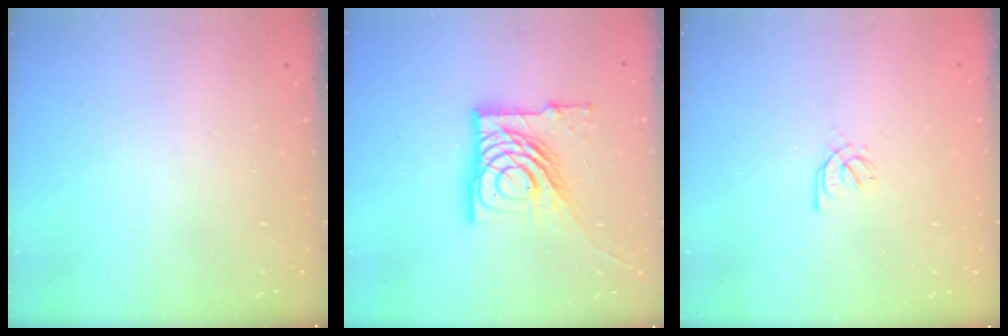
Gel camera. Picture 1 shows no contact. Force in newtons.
{"total": 18.2, "press": 18.1, "slide": 2.1}
{"total": 1.7, "press": 1.6, "slide": 0.5}